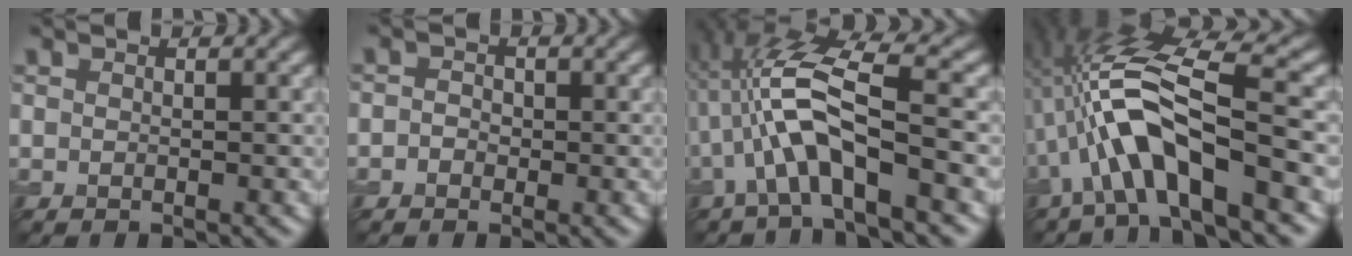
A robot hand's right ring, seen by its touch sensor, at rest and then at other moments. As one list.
[{"total": 1.0, "force": [-0.4, 0.9, 0.2], "torque": [0.004, 0.004, -0.018]}, {"total": 7.7, "force": [-1.2, 2.2, 7.3], "torque": [-0.149, 0.019, -0.027]}, {"total": 8.8, "force": [-1.5, 2.7, 8.2], "torque": [-0.156, 0.019, -0.029]}]